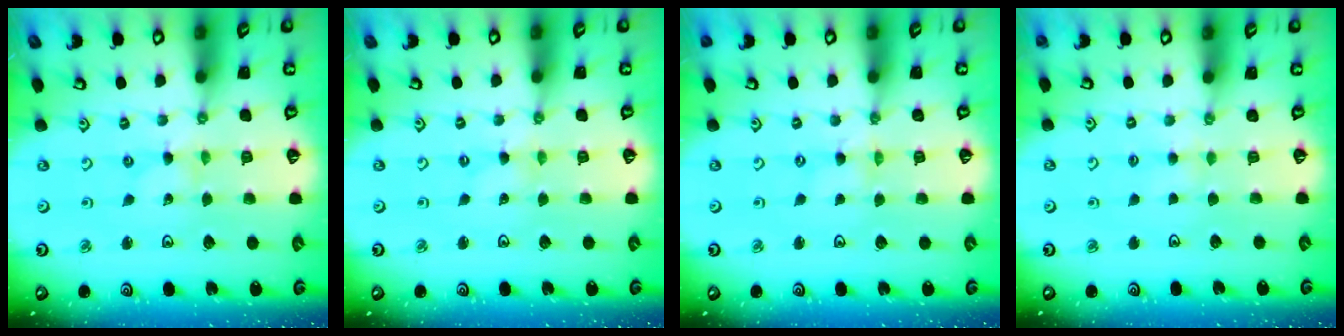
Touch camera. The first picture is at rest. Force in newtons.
{"total": 0.0}
{"total": 0.0}
{"total": 2.7, "press": 2.6, "slide": 0.4}